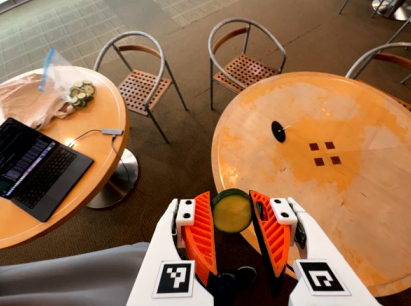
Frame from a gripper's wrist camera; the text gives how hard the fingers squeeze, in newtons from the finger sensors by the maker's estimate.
{"total": 8.7, "left": 8.9, "right": 8.6}